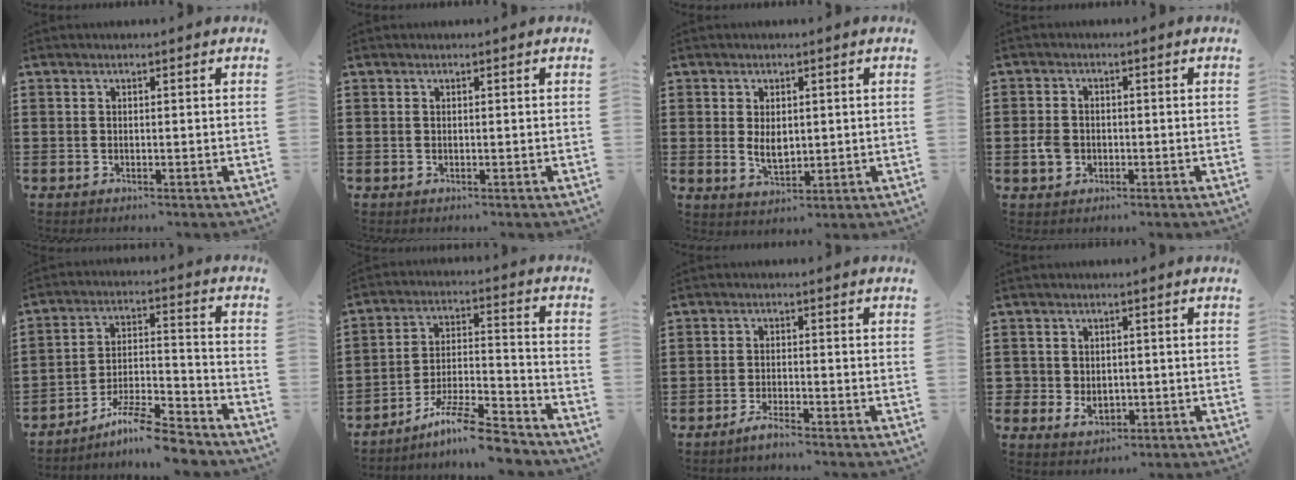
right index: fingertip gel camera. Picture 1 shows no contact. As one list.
[{"total": 0.0}, {"total": 3.8, "force": [0.3, 2.3, 3.1], "torque": [-0.053, 0.004, 0.004]}, {"total": 3.3, "force": [-0.7, 2.6, 1.8], "torque": [-0.050, 0.001, -0.018]}, {"total": 9.0, "force": [-7.9, 0.5, 4.2], "torque": [-0.072, 0.012, -0.150]}, {"total": 10.1, "force": [-8.6, 0.8, 5.2], "torque": [-0.093, 0.015, -0.164]}, {"total": 2.1, "force": [-1.9, 0.1, 1.0], "torque": [-0.018, 0.002, -0.034]}, {"total": 3.0, "force": [-0.3, 2.7, 1.4], "torque": [-0.037, 0.005, -0.008]}]